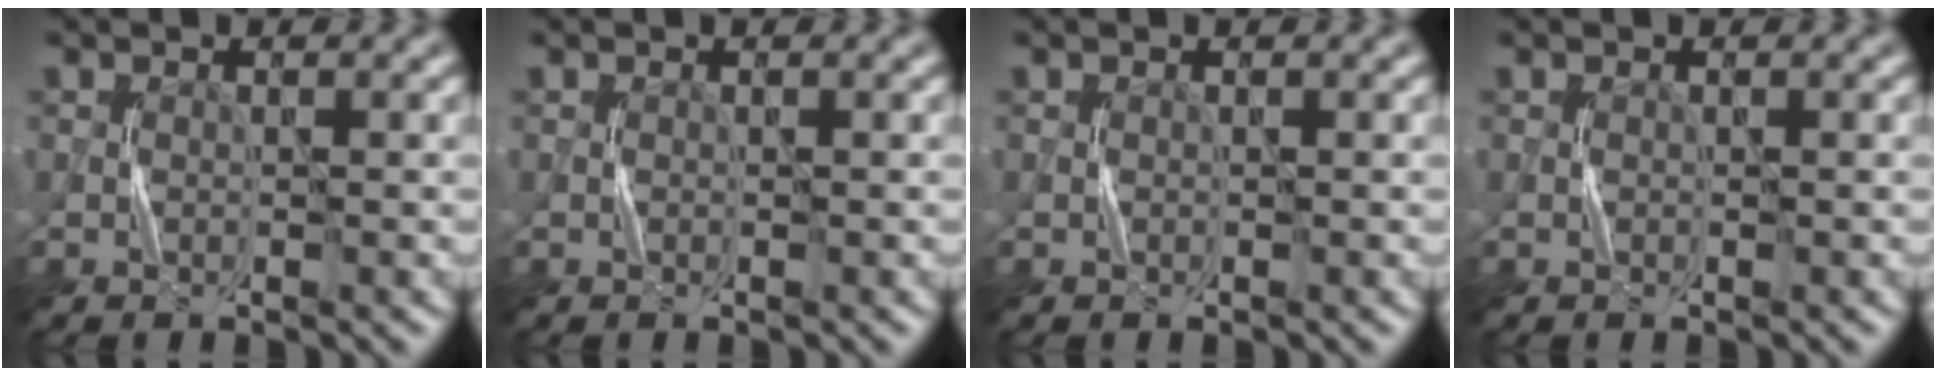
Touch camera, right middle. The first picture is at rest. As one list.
[{"total": 0.0}, {"total": 0.0}, {"total": 0.0}]